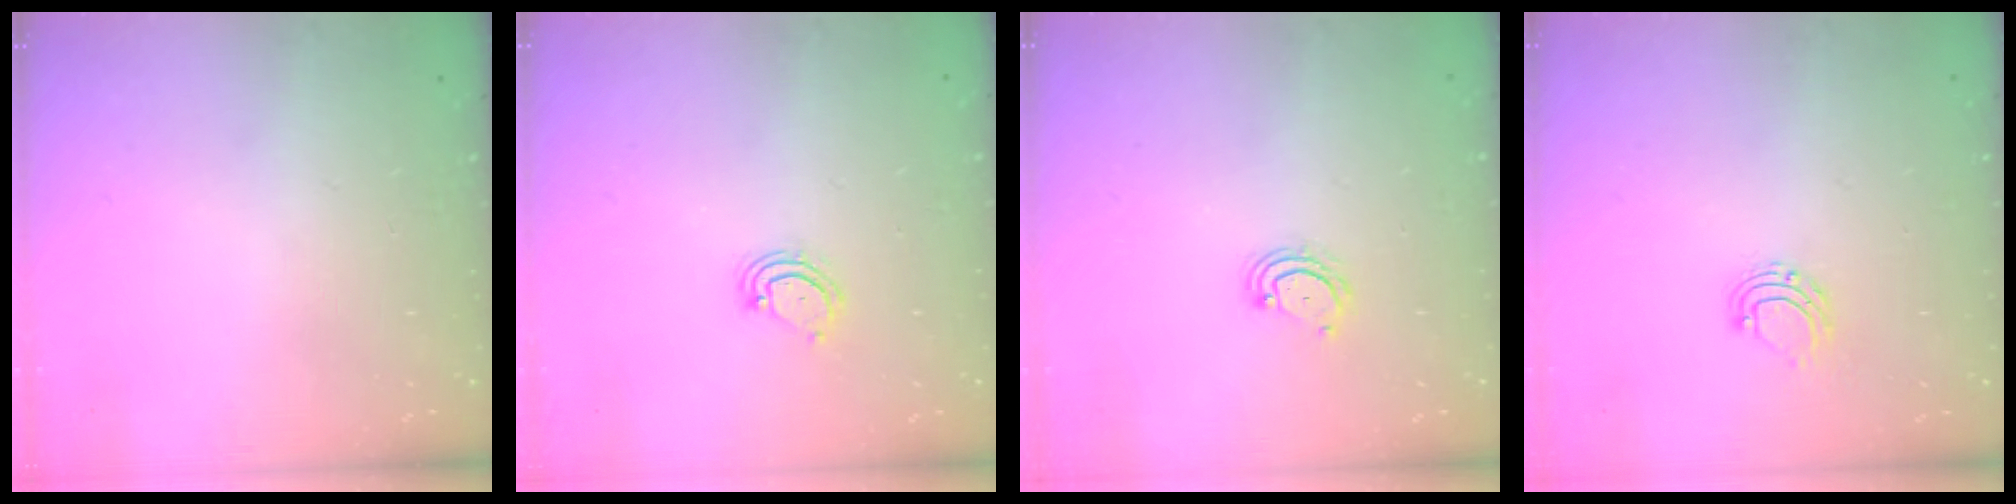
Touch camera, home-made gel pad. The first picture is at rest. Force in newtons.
{"total": 4.6, "press": 4.6, "slide": 0.4}
{"total": 4.1, "press": 4.1, "slide": 0.6}
{"total": 5.7, "press": 5.7, "slide": 0.4}